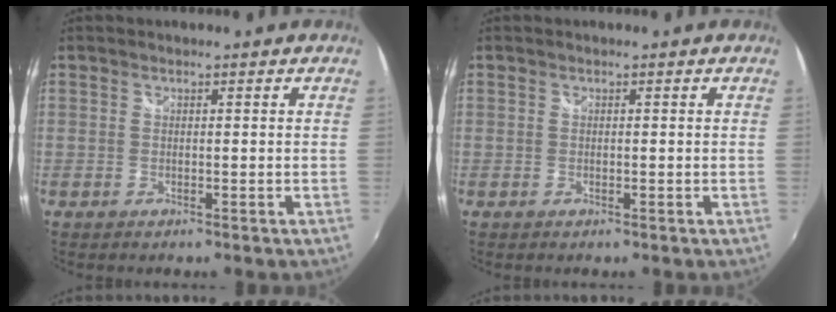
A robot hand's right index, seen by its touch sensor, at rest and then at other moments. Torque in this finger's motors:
{"motor_torque": [-0.27, 0.19, -0.05, 0.00]}